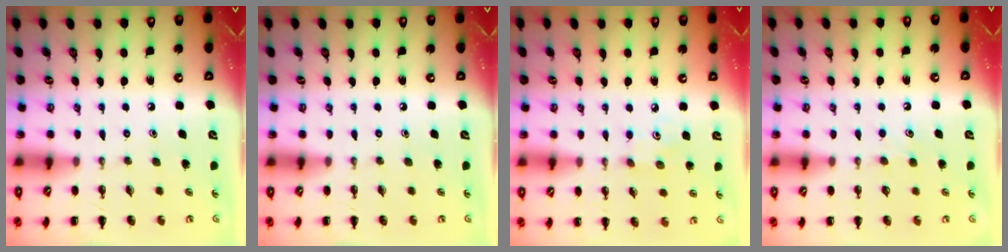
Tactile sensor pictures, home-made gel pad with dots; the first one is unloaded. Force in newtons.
{"total": 0.0}
{"total": 2.6, "press": 2.5, "slide": 0.8}
{"total": 4.9, "press": 4.6, "slide": 1.6}